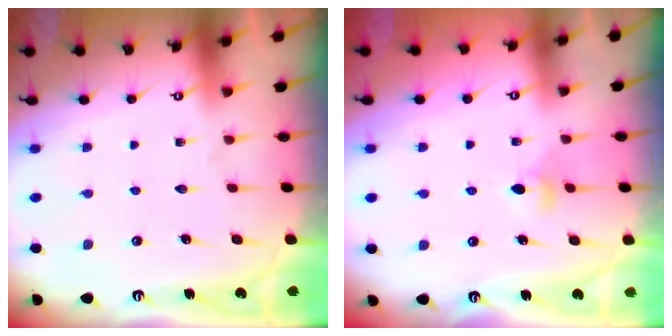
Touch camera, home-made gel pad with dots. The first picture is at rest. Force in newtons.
{"total": 3.7, "press": 3.6, "slide": 0.7}